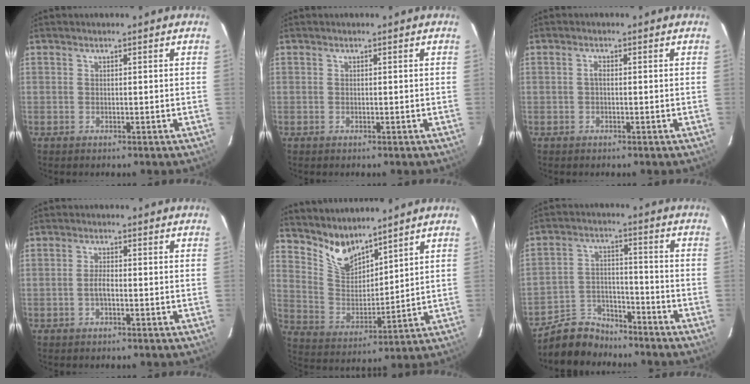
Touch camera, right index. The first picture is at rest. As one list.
[{"total": 0.0}, {"total": 0.9, "force": [-0.2, 0.4, 0.8], "torque": [-0.015, 0.006, -0.004]}, {"total": 2.1, "force": [-0.8, 0.6, 1.9], "torque": [-0.039, 0.002, -0.015]}, {"total": 9.2, "force": [8.1, 2.9, 3.2], "torque": [-0.066, -0.005, 0.166]}, {"total": 9.2, "force": [-8.3, 3.8, 1.3], "torque": [-0.048, 0.022, -0.145]}]